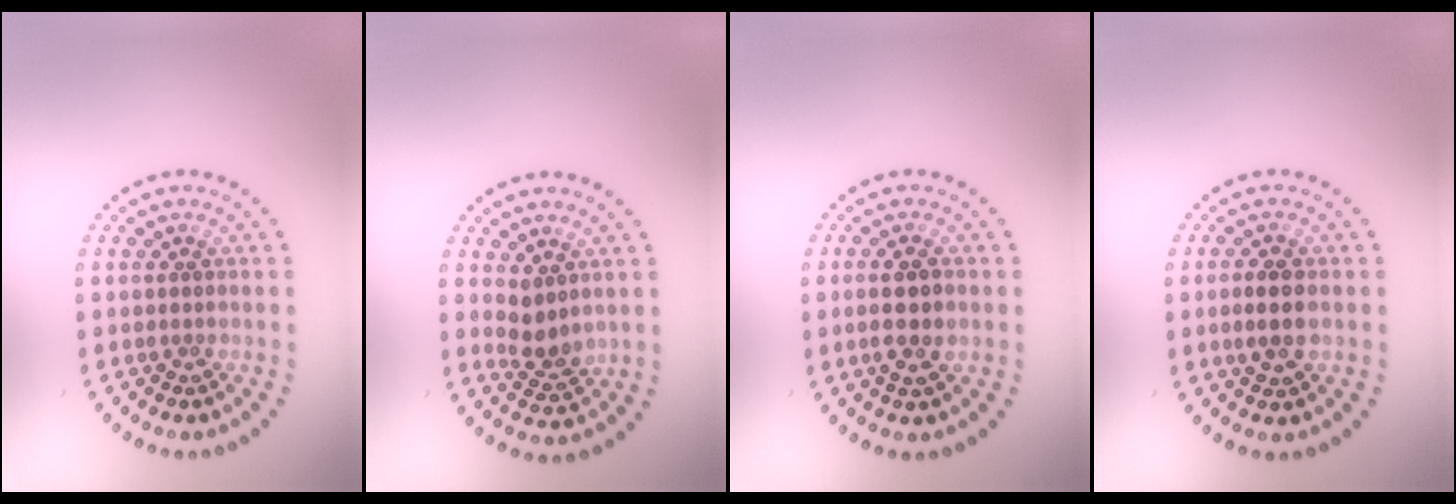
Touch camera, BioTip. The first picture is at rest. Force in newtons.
{"total": 2.4, "press": 2.2, "slide": 1.1}
{"total": 2.8, "press": 2.7, "slide": 0.7}
{"total": 2.6, "press": 2.6, "slide": 0.2}